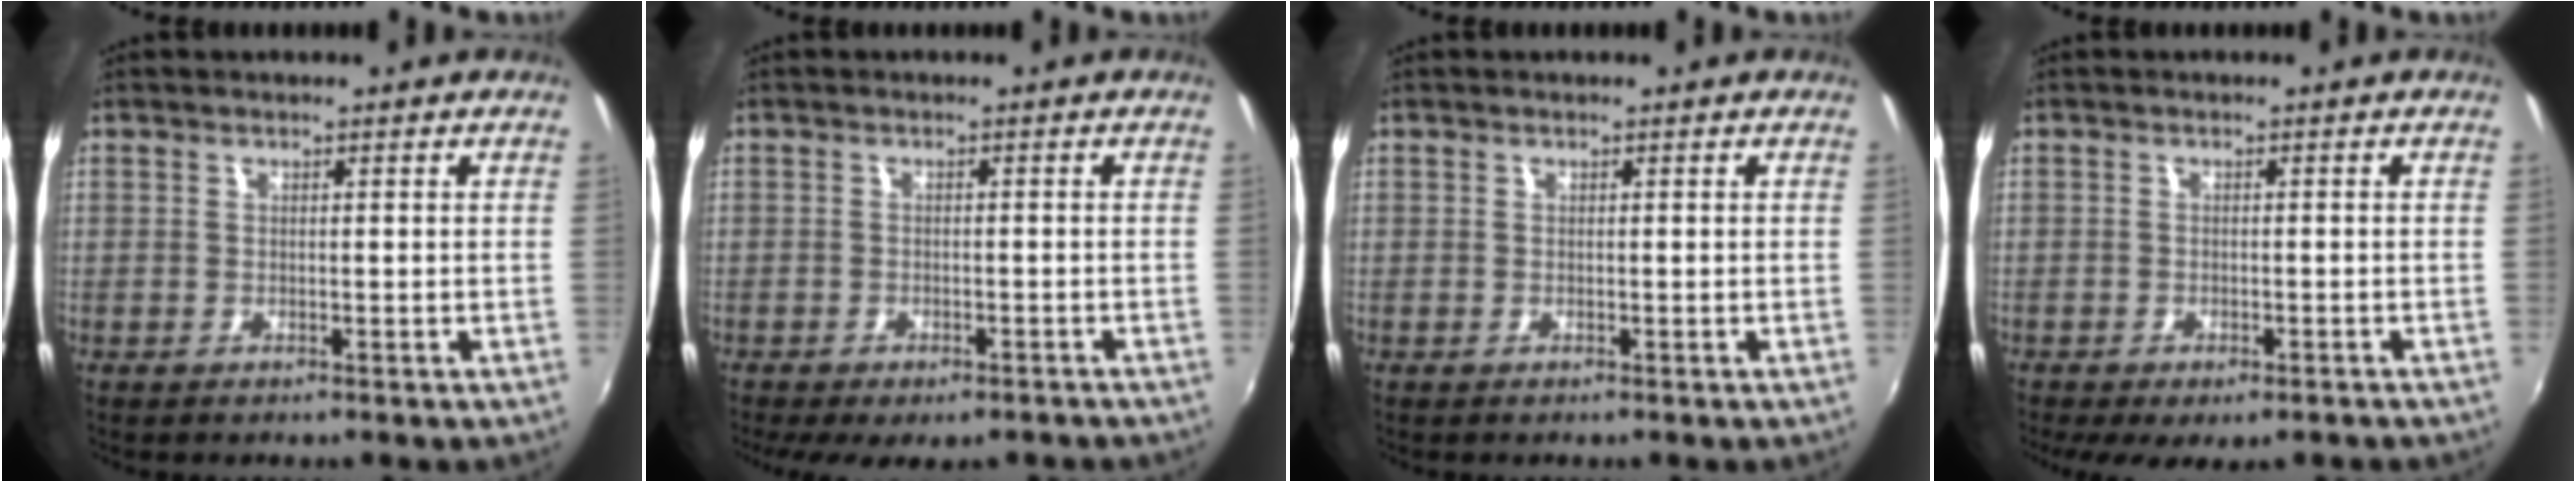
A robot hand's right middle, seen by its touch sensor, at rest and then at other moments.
{"total": 8.3, "force": [-6.3, 3.2, 4.4], "torque": [-0.100, -0.028, -0.087]}
{"total": 0.0}
{"total": 6.6, "force": [-4.6, 2.7, 3.9], "torque": [-0.090, -0.028, -0.069]}